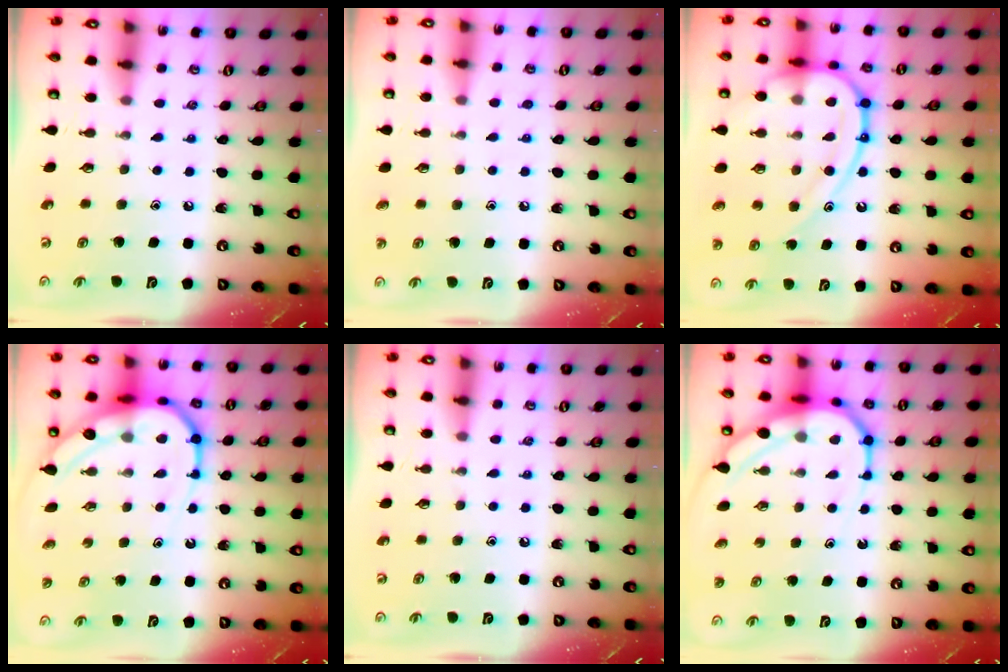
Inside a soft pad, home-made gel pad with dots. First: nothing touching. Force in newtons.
{"total": 3.8, "press": 3.7, "slide": 0.4}
{"total": 19.4, "press": 19.3, "slide": 1.9}
{"total": 11.9, "press": 11.8, "slide": 1.3}
{"total": 0.0}
{"total": 10.7, "press": 10.7, "slide": 1.1}